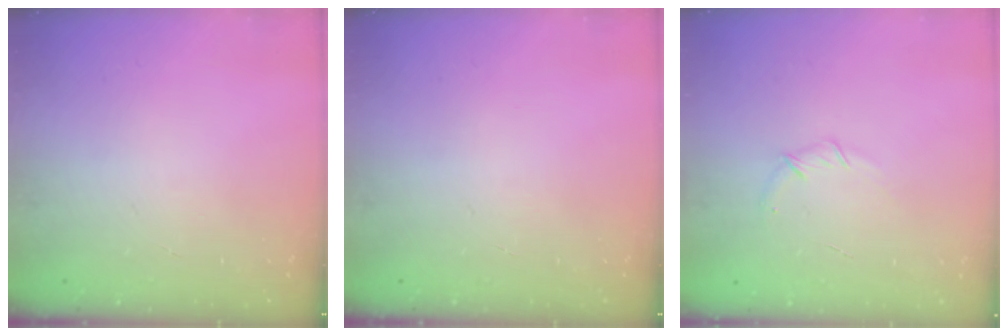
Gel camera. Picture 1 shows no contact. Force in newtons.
{"total": 0.0}
{"total": 4.8, "press": 4.6, "slide": 1.3}